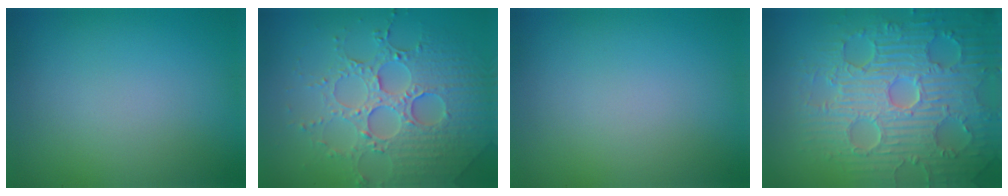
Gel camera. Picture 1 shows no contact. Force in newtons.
{"total": 6.6, "press": 5.3, "slide": 4.0}
{"total": 0.0}
{"total": 9.3, "press": 6.7, "slide": 6.4}